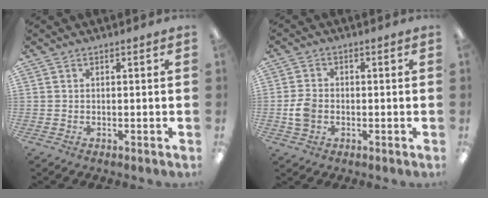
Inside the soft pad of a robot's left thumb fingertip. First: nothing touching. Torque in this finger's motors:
{"motor_torque": [-0.41, 0.87, 0.55, -0.40, 0.04]}